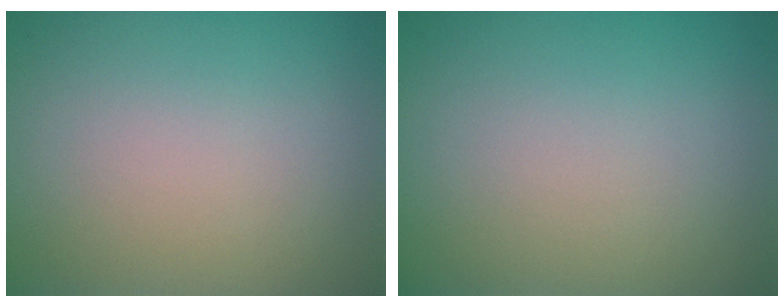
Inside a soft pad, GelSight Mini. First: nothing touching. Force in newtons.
{"total": 0.0}